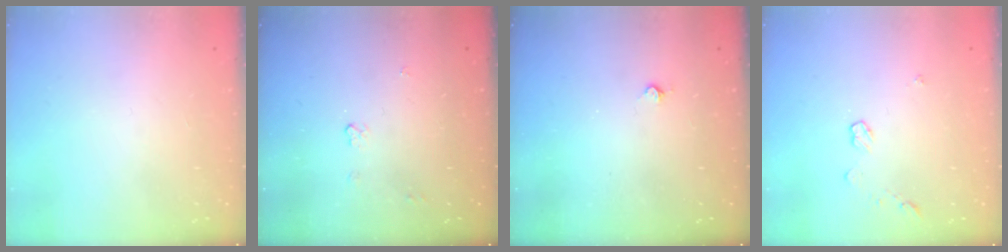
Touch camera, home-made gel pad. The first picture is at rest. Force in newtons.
{"total": 3.7, "press": 3.6, "slide": 0.6}
{"total": 2.7, "press": 2.7, "slide": 0.5}
{"total": 3.3, "press": 3.2, "slide": 0.4}